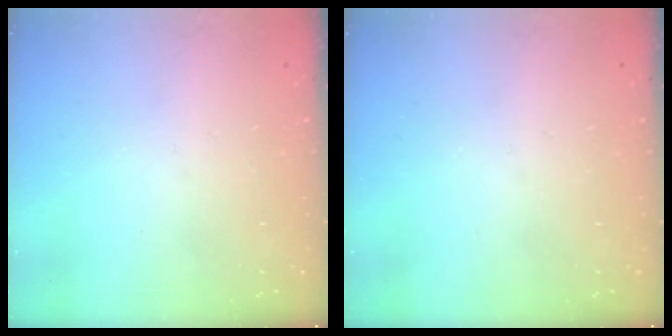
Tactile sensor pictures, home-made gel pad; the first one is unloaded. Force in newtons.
{"total": 0.0}